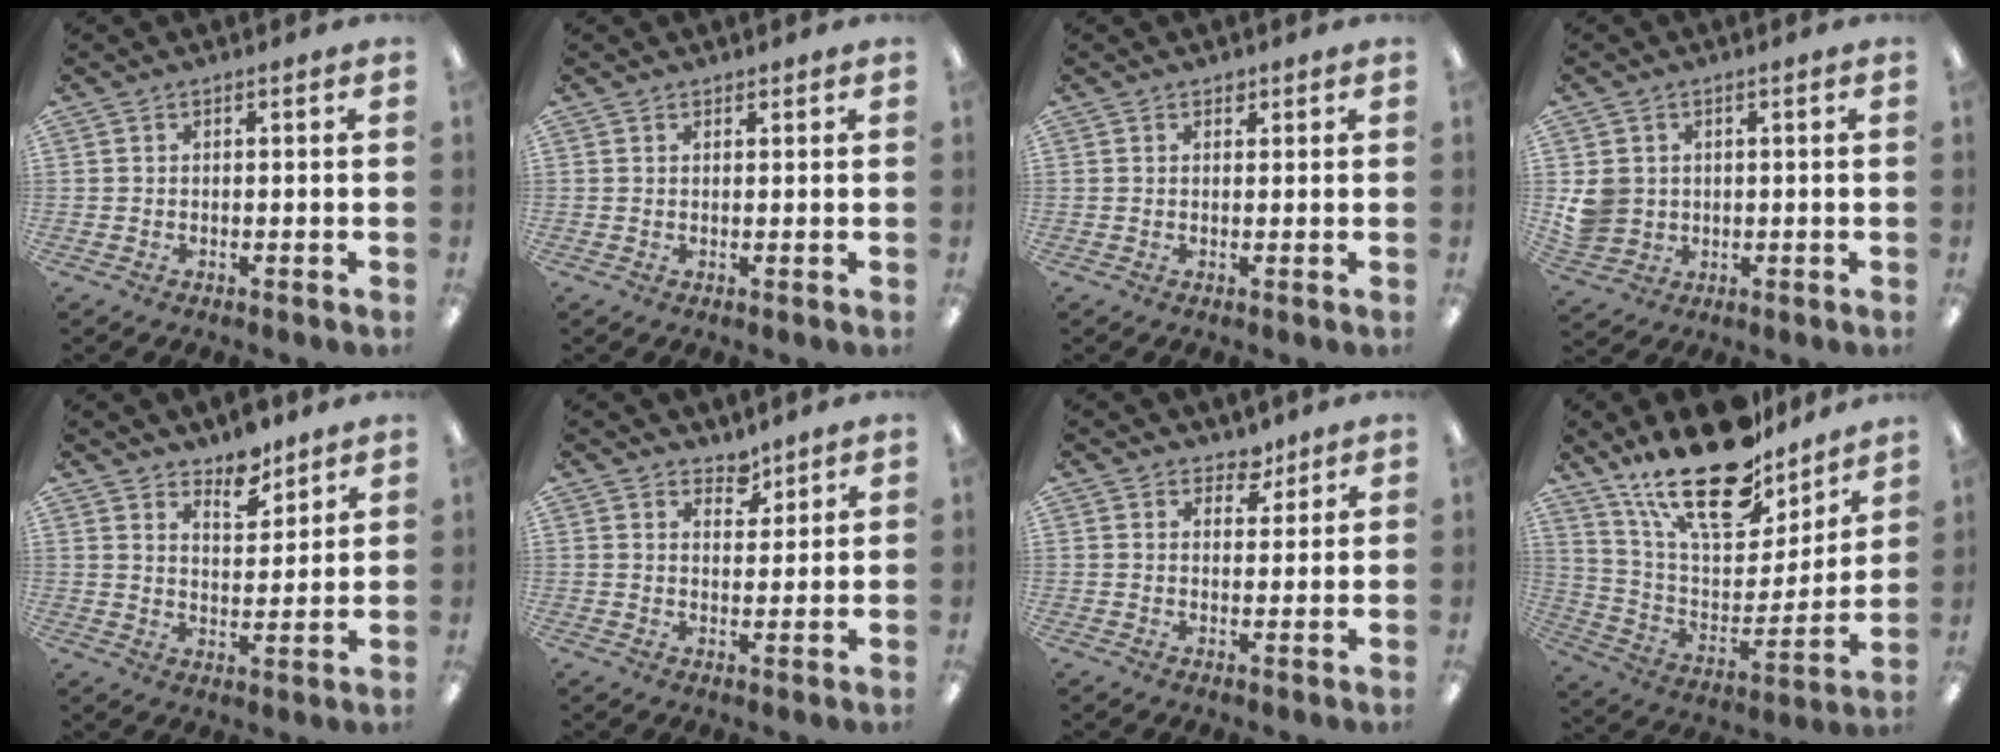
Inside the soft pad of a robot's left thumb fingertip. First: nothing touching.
{"total": 1.0, "force": [1.0, 0.4, 0.0], "torque": [0.001, 0.000, 0.019]}
{"total": 1.3, "force": [1.0, 0.8, 0.2], "torque": [0.003, -0.003, 0.017]}
{"total": 5.9, "force": [1.1, 5.6, 1.6], "torque": [-0.033, 0.007, 0.025]}
{"total": 7.2, "force": [6.3, 2.8, 1.8], "torque": [-0.015, -0.045, 0.113]}
{"total": 4.7, "force": [4.0, 2.4, 0.9], "torque": [0.003, -0.028, 0.070]}
{"total": 4.3, "force": [3.3, 2.6, 0.7], "torque": [0.000, -0.018, 0.058]}
{"total": 24.8, "force": [18.4, 9.7, 13.5], "torque": [-0.219, -0.118, 0.318]}